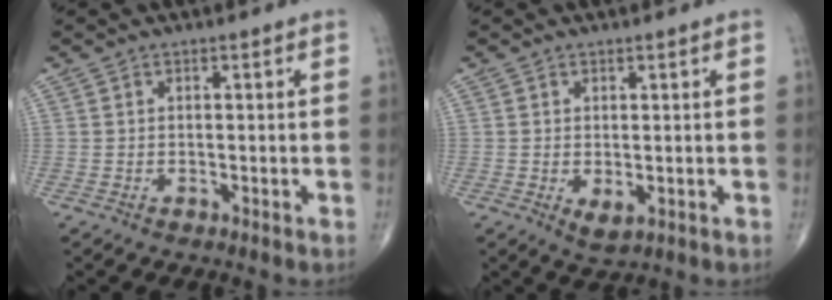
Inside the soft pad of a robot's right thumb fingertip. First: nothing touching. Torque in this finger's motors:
{"motor_torque": [-0.22, 0.28, 0.18, 0.36, 0.01]}